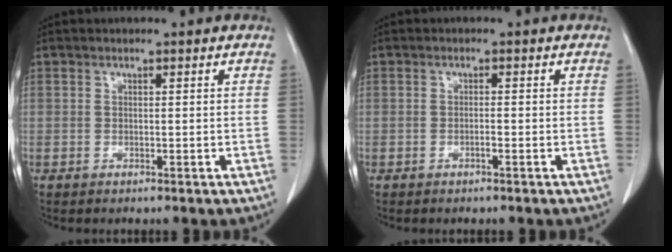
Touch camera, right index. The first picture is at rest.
{"total": 0.8, "force": [-0.4, 0.0, 0.7], "torque": [-0.014, 0.001, -0.006]}